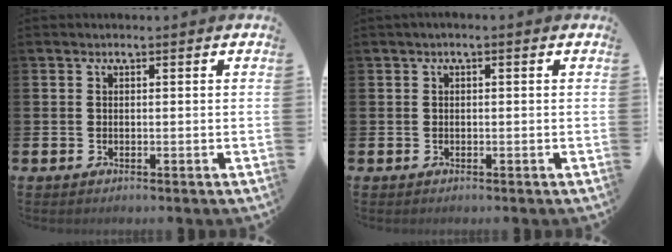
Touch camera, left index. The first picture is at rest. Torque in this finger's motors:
{"motor_torque": [0.11, -0.35, -0.17, 0.01]}